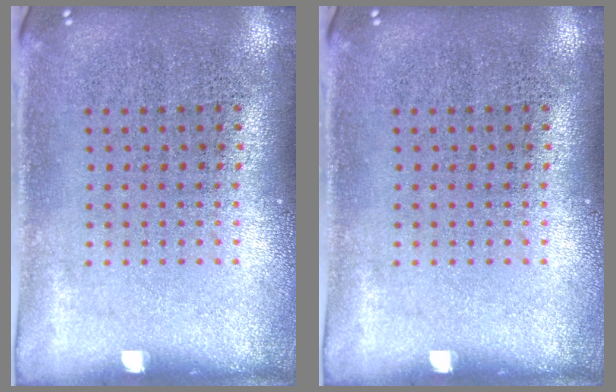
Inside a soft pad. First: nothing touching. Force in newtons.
{"total": 0.0}